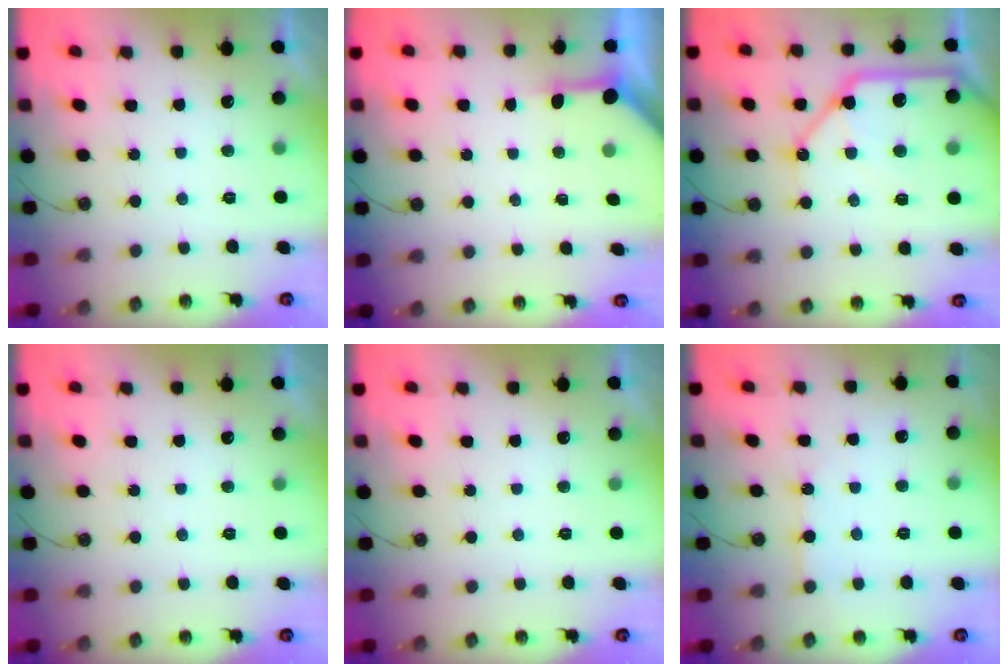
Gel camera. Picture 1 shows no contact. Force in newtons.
{"total": 3.3, "press": 3.3, "slide": 0.3}
{"total": 19.9, "press": 19.7, "slide": 2.5}
{"total": 0.0}
{"total": 0.0}
{"total": 5.5, "press": 5.4, "slide": 0.8}